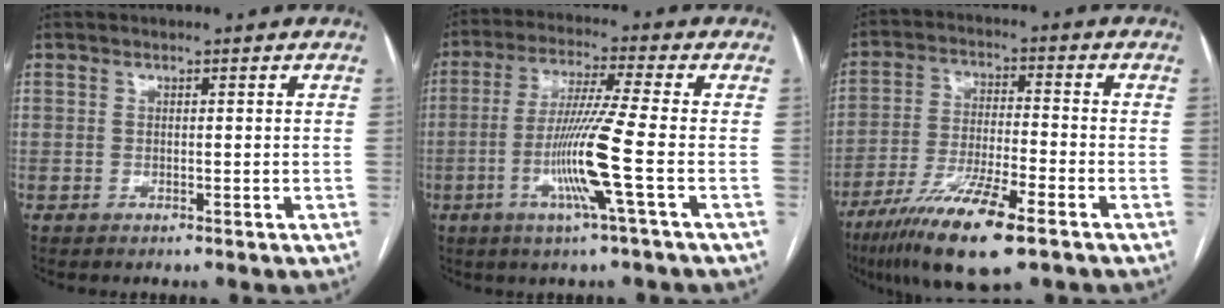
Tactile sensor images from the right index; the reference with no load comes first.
{"total": 10.5, "force": [-3.1, -1.9, 9.9], "torque": [-0.198, -0.015, -0.064]}
{"total": 13.8, "force": [-8.4, 1.6, 10.9], "torque": [-0.210, -0.031, -0.147]}